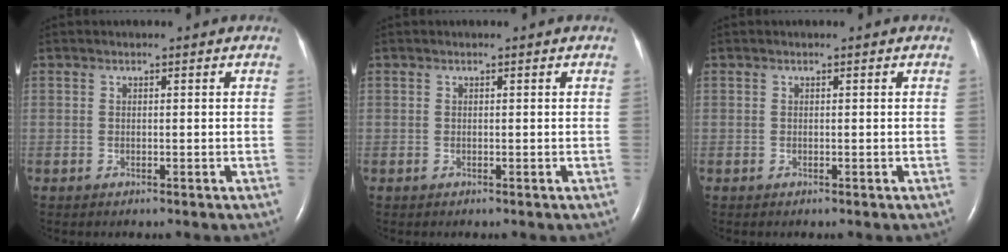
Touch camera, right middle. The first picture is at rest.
{"total": 0.0}
{"total": 0.0}